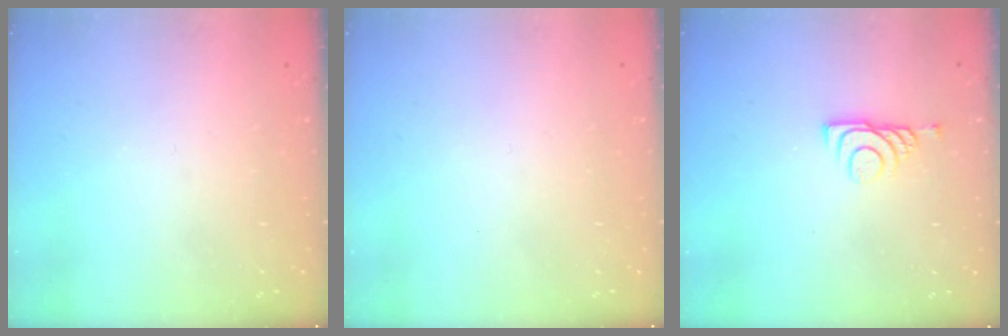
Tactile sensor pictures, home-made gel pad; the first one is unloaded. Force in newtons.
{"total": 1.7, "press": 1.6, "slide": 0.1}
{"total": 6.3, "press": 6.3, "slide": 0.9}